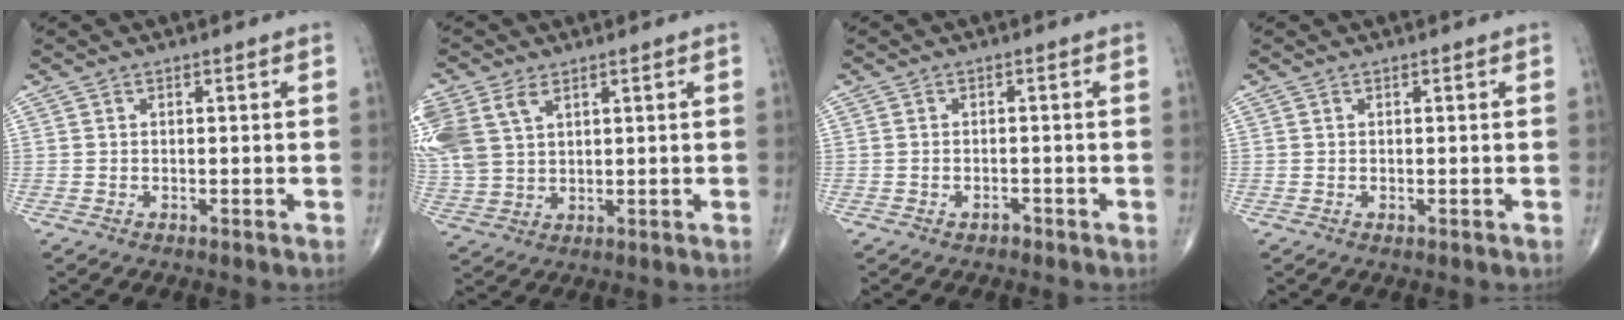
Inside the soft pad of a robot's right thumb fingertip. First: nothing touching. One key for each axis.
{"total": 13.1, "fx": 5.6, "fy": 8.7, "fz": 8.0, "tx": -0.211, "ty": 0.002, "tz": 0.118}
{"total": 1.1, "fx": -0.8, "fy": 0.7, "fz": 0.3, "tx": -0.004, "ty": 0.006, "tz": -0.013}
{"total": 0.0}